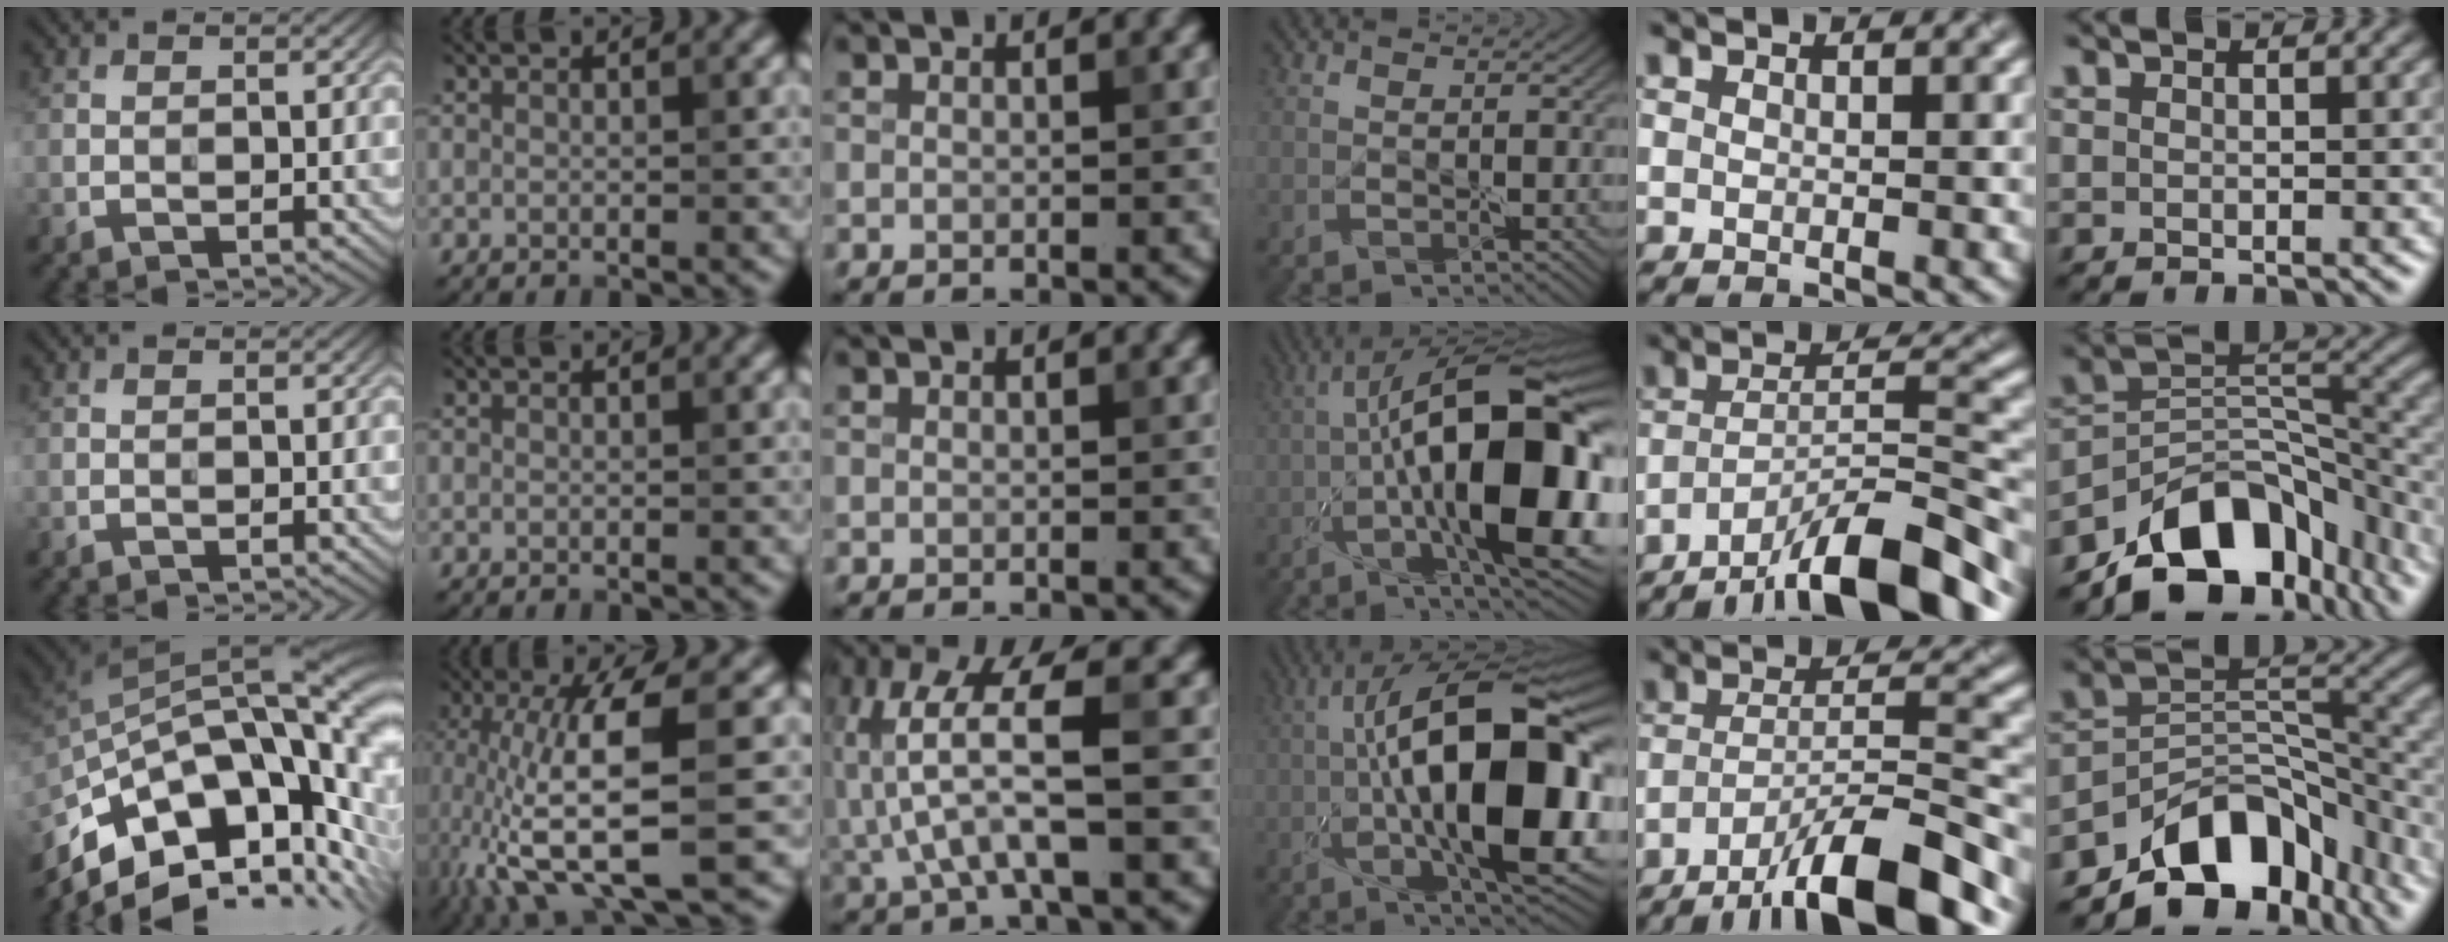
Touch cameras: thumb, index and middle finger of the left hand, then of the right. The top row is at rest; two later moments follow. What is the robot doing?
{"motion": "wrap", "object": "adhesive wrap"}